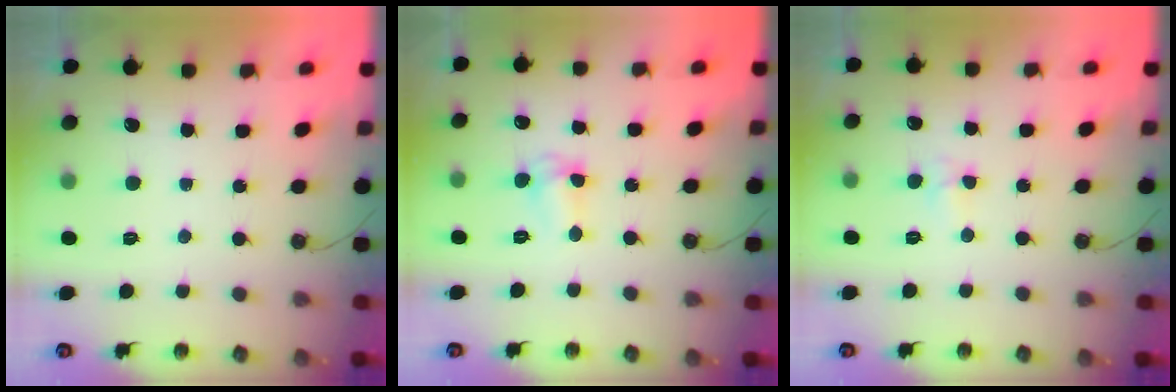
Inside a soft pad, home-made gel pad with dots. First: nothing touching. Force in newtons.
{"total": 3.2, "press": 3.2, "slide": 0.2}
{"total": 3.6, "press": 3.6, "slide": 0.6}